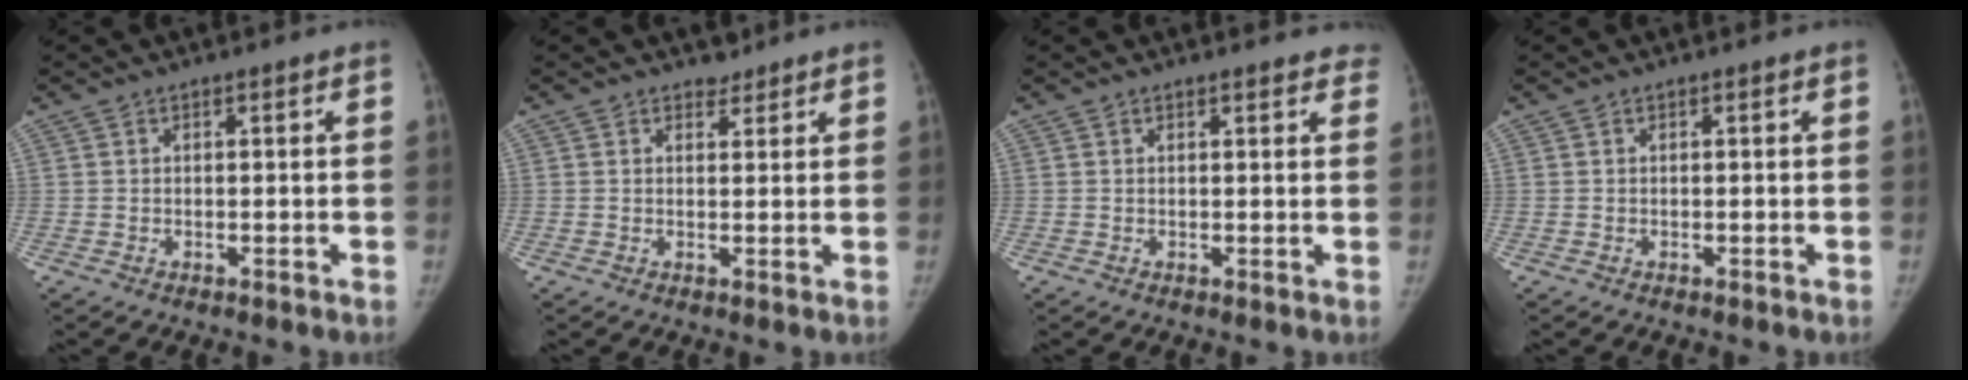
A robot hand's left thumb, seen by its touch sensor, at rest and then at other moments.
{"total": 1.9, "force": [1.6, 1.0, 0.1], "torque": [0.013, -0.011, 0.018]}
{"total": 4.8, "force": [4.3, 1.6, 1.4], "torque": [0.015, -0.009, 0.034]}
{"total": 0.0}